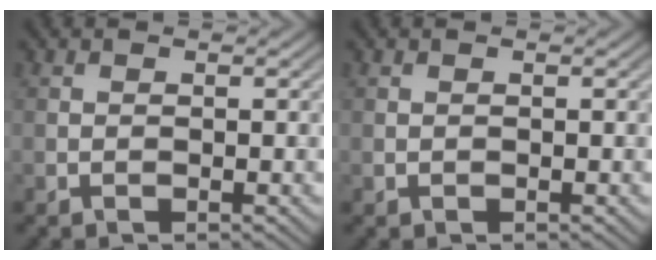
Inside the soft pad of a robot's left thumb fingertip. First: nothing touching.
{"total": 0.0}